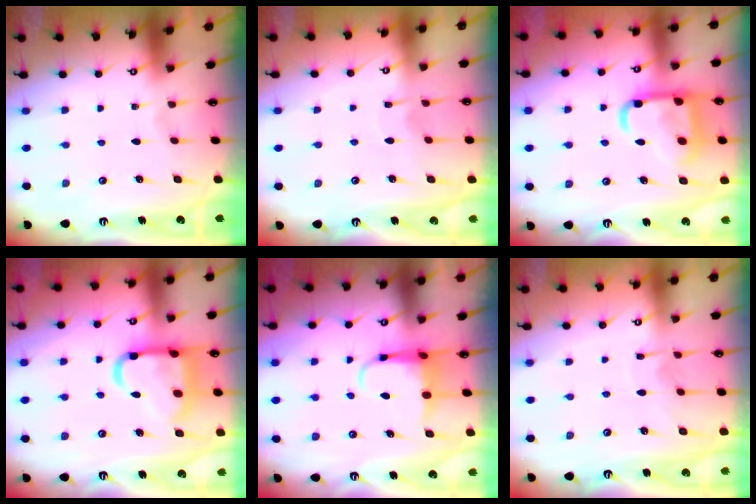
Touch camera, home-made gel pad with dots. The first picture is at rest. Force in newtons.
{"total": 3.3, "press": 3.3, "slide": 0.3}
{"total": 16.3, "press": 16.3, "slide": 1.6}
{"total": 14.9, "press": 14.8, "slide": 1.4}
{"total": 6.0, "press": 5.9, "slide": 0.7}
{"total": 3.9, "press": 3.8, "slide": 0.3}